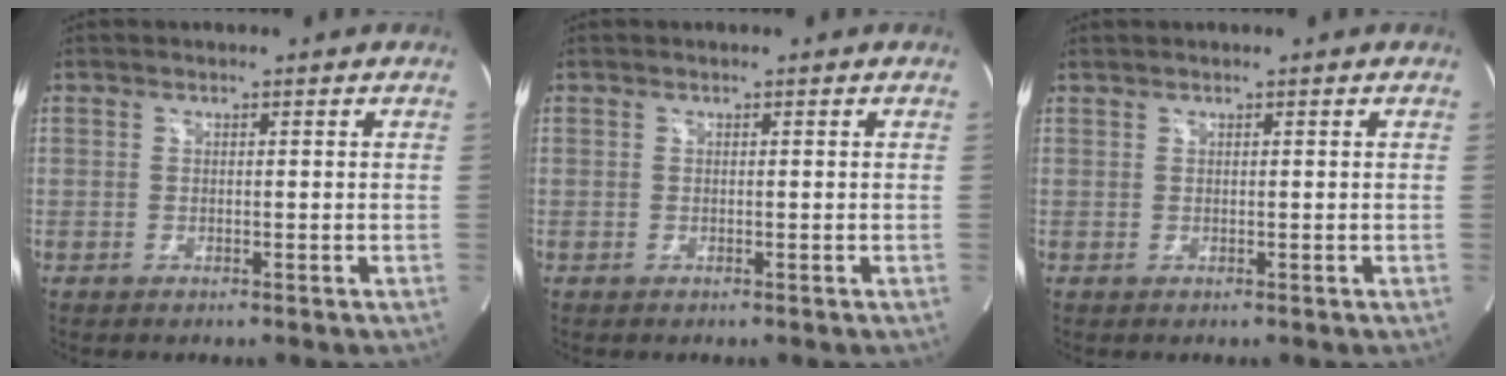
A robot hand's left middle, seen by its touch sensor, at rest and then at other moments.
{"total": 0.0}
{"total": 0.6, "force": [0.6, -0.1, 0.2], "torque": [-0.010, 0.011, 0.018]}